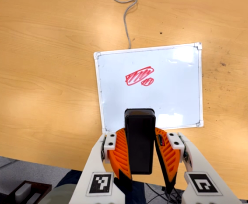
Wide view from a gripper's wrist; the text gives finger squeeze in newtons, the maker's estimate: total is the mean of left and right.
{"total": 9.1, "left": 7.6, "right": 10.7}